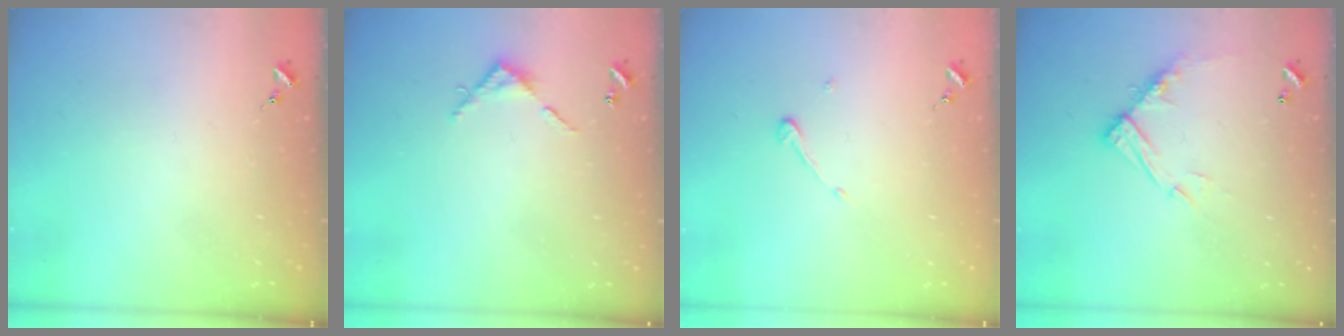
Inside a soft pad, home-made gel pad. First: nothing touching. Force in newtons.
{"total": 4.5, "press": 4.5, "slide": 0.4}
{"total": 3.9, "press": 3.9, "slide": 0.3}
{"total": 12.8, "press": 12.8, "slide": 1.0}